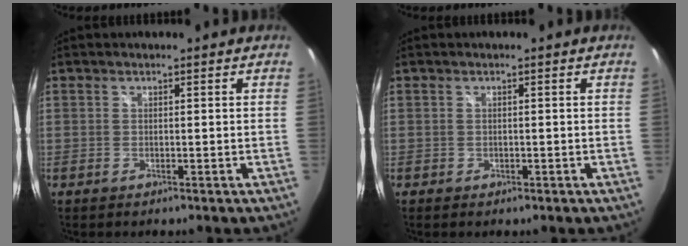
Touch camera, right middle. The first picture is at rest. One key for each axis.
{"total": 0.6, "fx": -0.3, "fy": 0.5, "fz": 0.2, "tx": -0.002, "ty": -0.004, "tz": -0.006}